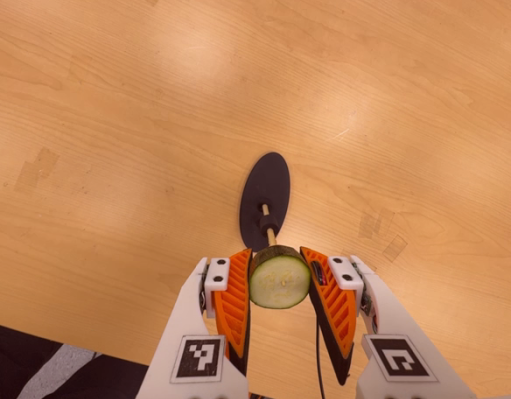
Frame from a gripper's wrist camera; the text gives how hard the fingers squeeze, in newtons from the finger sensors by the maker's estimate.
{"total": 11.9, "left": 11.8, "right": 12.1}